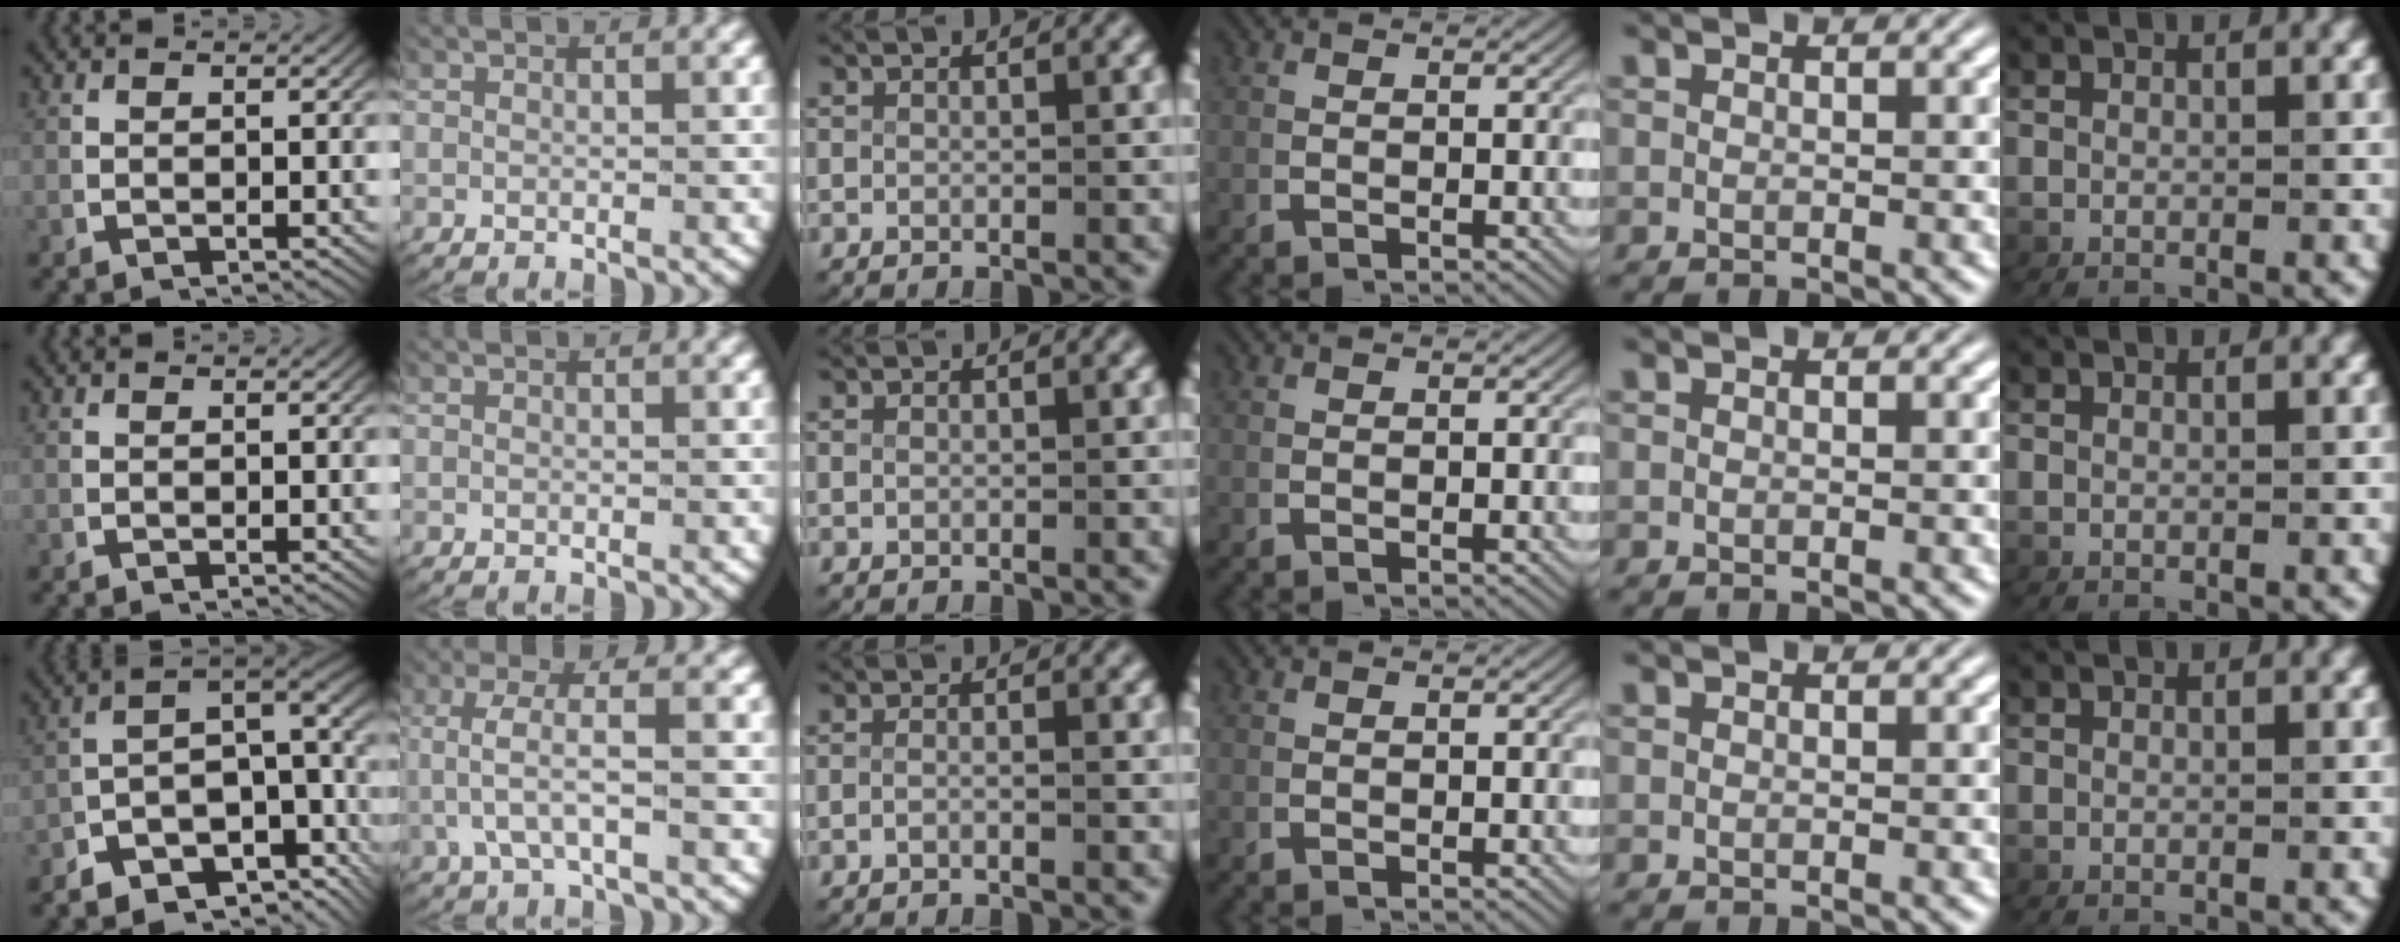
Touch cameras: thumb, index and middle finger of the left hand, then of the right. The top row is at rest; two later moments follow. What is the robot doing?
{"motion": "lift_and_place", "object": "towel"}